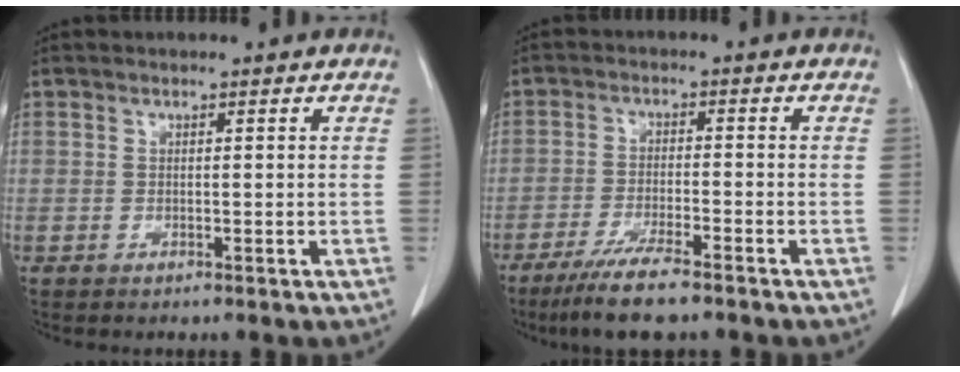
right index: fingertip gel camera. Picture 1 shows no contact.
{"total": 7.9, "force": [-6.0, 0.5, 5.1], "torque": [-0.091, -0.020, -0.101]}